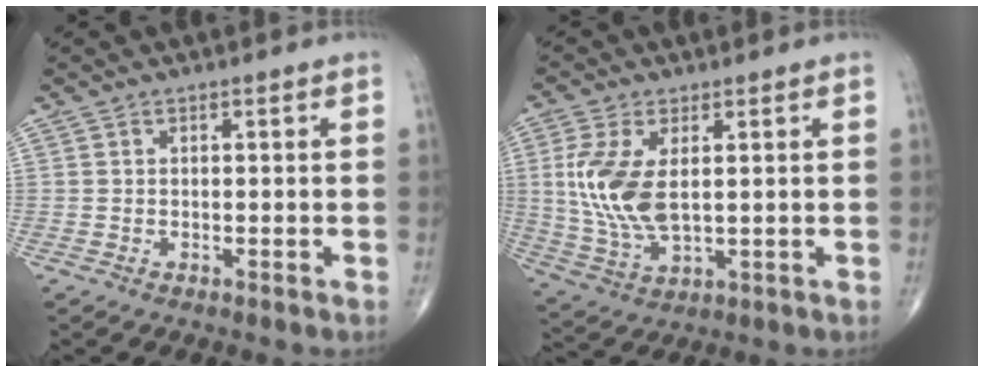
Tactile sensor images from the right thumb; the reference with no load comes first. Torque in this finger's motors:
{"motor_torque": [1.18, 2.16, 1.17, 0.18, 0.37]}